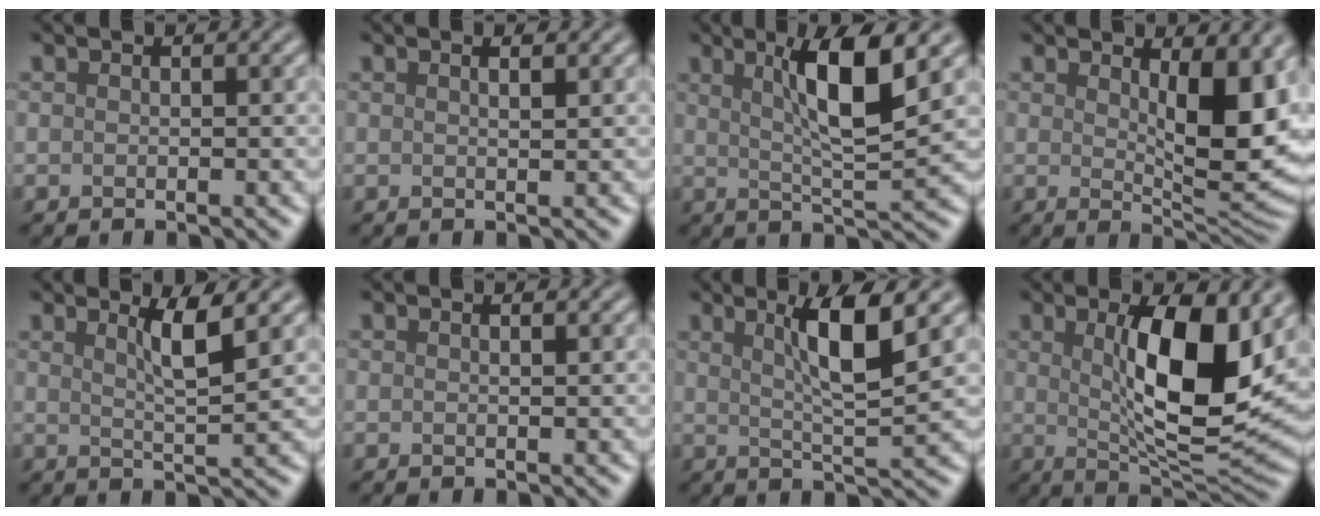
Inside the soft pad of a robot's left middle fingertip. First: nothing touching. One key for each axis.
{"total": 1.1, "fx": 0.6, "fy": 0.3, "fz": 0.9, "tx": -0.009, "ty": 0.002, "tz": 0.006}
{"total": 6.9, "fx": 2.4, "fy": 1.2, "fz": 6.3, "tx": -0.100, "ty": 0.000, "tz": 0.042}
{"total": 7.3, "fx": 1.9, "fy": 2.7, "fz": 6.5, "tx": -0.094, "ty": -0.013, "tz": 0.035}
{"total": 3.5, "fx": 1.7, "fy": 0.6, "fz": 3.0, "tx": -0.042, "ty": -0.001, "tz": 0.029}
{"total": 0.5, "fx": 0.3, "fy": 0.1, "fz": 0.4, "tx": -0.004, "ty": 0.002, "tz": 0.004}
{"total": 5.7, "fx": 2.2, "fy": 0.9, "fz": 5.2, "tx": -0.085, "ty": -0.003, "tz": 0.039}
{"total": 10.4, "fx": 2.0, "fy": 3.0, "fz": 9.8, "tx": -0.156, "ty": -0.012, "tz": 0.041}